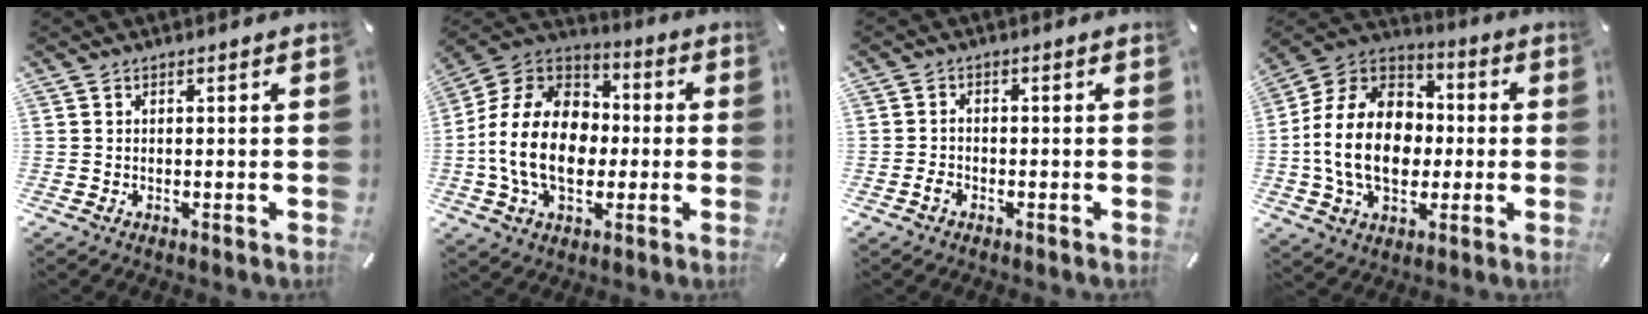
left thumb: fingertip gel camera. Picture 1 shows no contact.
{"total": 18.5, "force": [-3.1, 13.9, 11.8], "torque": [-0.259, 0.030, -0.057]}
{"total": 2.2, "force": [-1.3, 1.6, 0.9], "torque": [-0.017, 0.008, -0.026]}
{"total": 18.8, "force": [-2.7, 14.3, 12.0], "torque": [-0.266, 0.026, -0.049]}